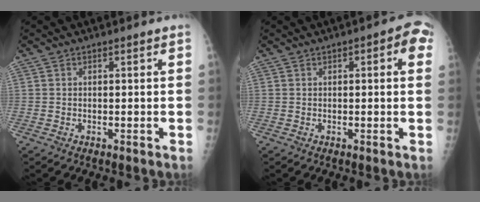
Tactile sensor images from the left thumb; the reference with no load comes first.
{"total": 5.3, "force": [1.5, 2.1, 4.7], "torque": [-0.039, 0.012, 0.009]}